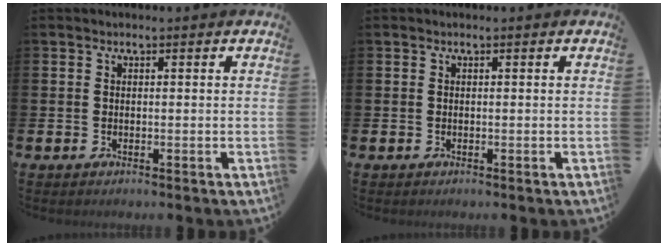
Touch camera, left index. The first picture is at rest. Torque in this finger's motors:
{"motor_torque": [-0.02, 0.01, 0.00, -0.01]}